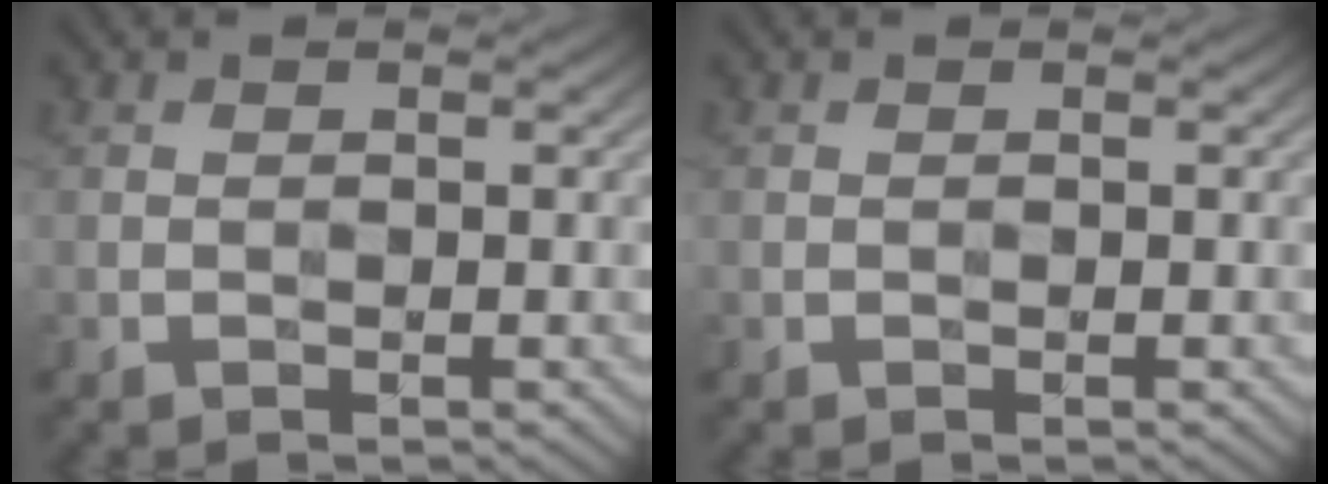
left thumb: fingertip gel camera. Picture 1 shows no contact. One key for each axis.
{"total": 0.0}